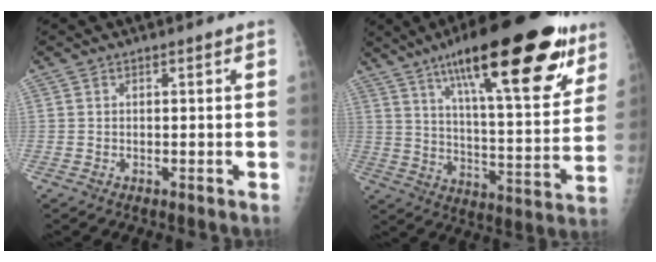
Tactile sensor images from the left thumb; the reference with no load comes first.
{"total": 29.1, "force": [16.6, 8.3, 22.5], "torque": [-0.308, -0.038, 0.254]}